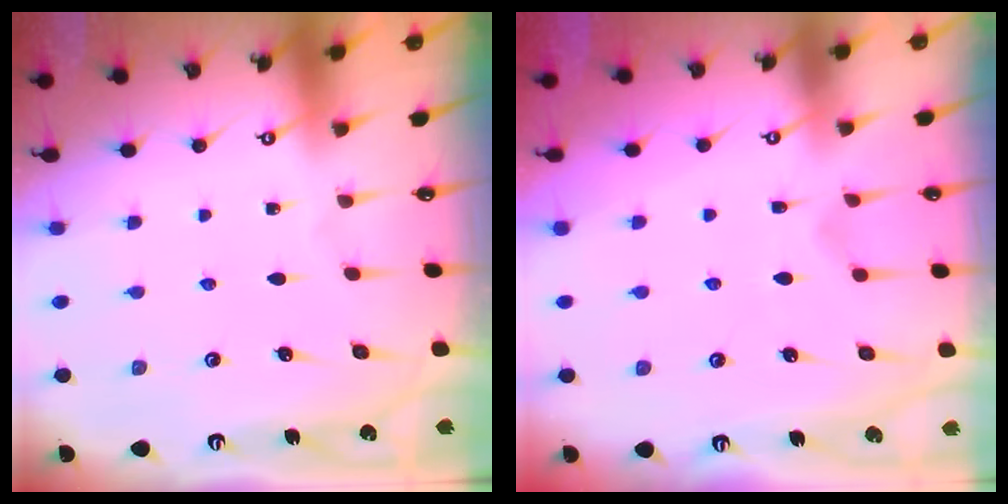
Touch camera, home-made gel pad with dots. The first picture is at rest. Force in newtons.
{"total": 2.9, "press": 2.6, "slide": 1.3}